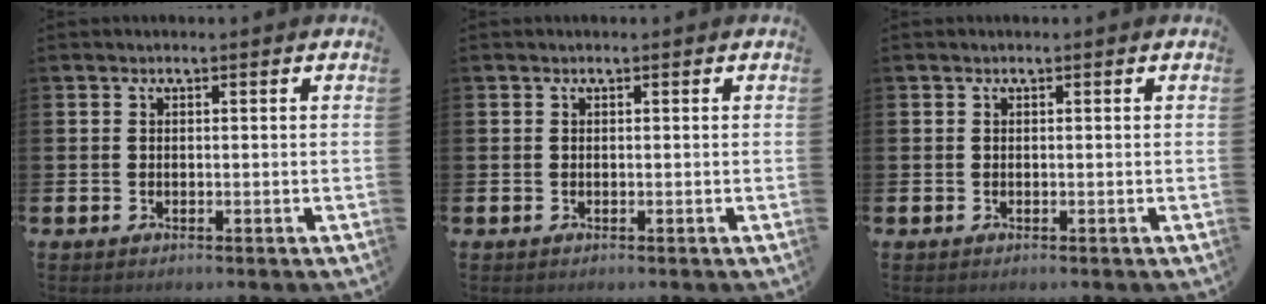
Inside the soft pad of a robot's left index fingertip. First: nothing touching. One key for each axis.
{"total": 0.0}
{"total": 0.0}